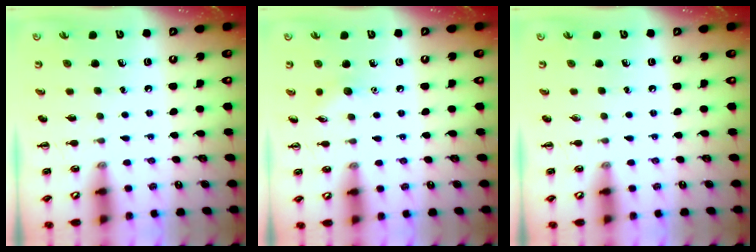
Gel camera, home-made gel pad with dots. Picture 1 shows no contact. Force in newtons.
{"total": 6.0, "press": 5.7, "slide": 1.8}
{"total": 0.0}